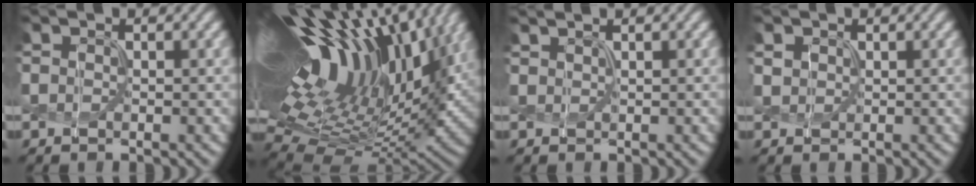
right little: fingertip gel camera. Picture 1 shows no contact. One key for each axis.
{"total": 20.0, "fx": 7.6, "fy": 9.2, "fz": 16.1, "tx": -0.281, "ty": 0.049, "tz": 0.118}
{"total": 1.2, "fx": 1.0, "fy": 0.2, "fz": 0.6, "tx": -0.006, "ty": -0.005, "tz": 0.011}
{"total": 0.9, "fx": 0.6, "fy": 0.7, "fz": 0.2, "tx": -0.008, "ty": 0.000, "tz": 0.015}